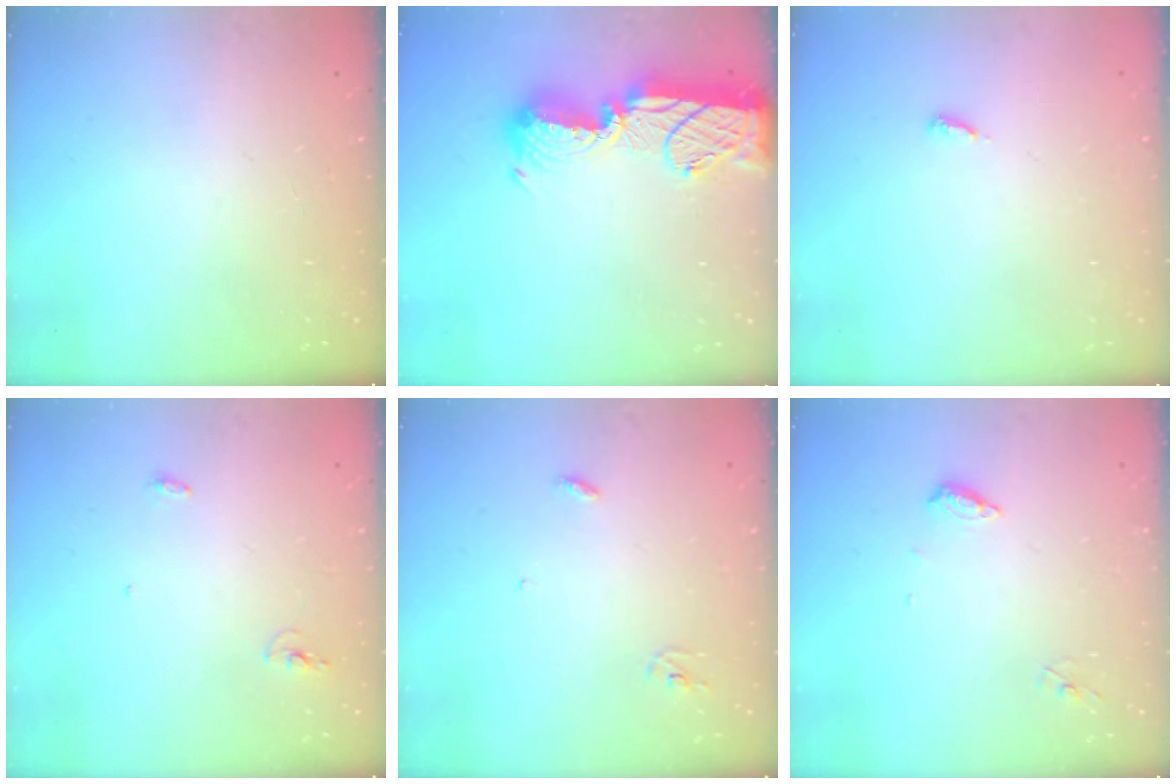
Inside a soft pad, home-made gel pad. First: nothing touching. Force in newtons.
{"total": 17.8, "press": 17.8, "slide": 1.2}
{"total": 2.9, "press": 2.9, "slide": 0.2}
{"total": 7.7, "press": 4.3, "slide": 6.3}
{"total": 2.9, "press": 2.9, "slide": 0.2}
{"total": 6.3, "press": 6.2, "slide": 0.6}